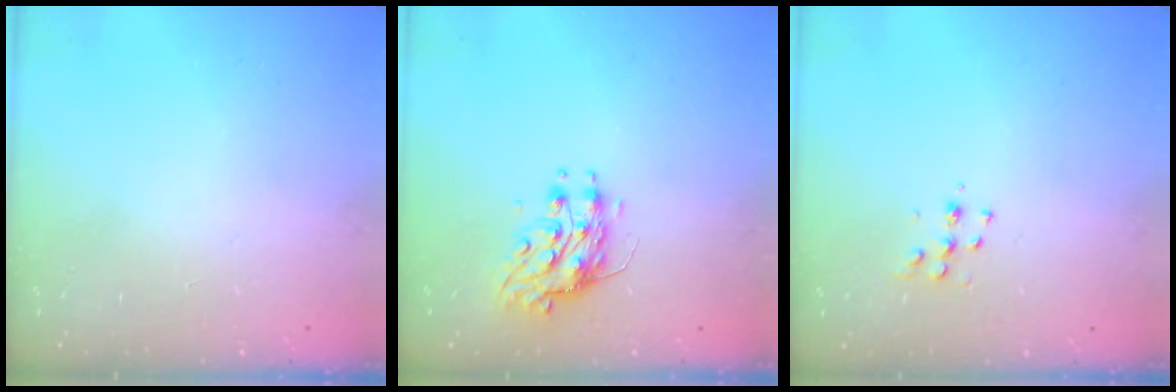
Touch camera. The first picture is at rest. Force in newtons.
{"total": 8.3, "press": 8.2, "slide": 0.6}
{"total": 5.5, "press": 5.5, "slide": 0.4}